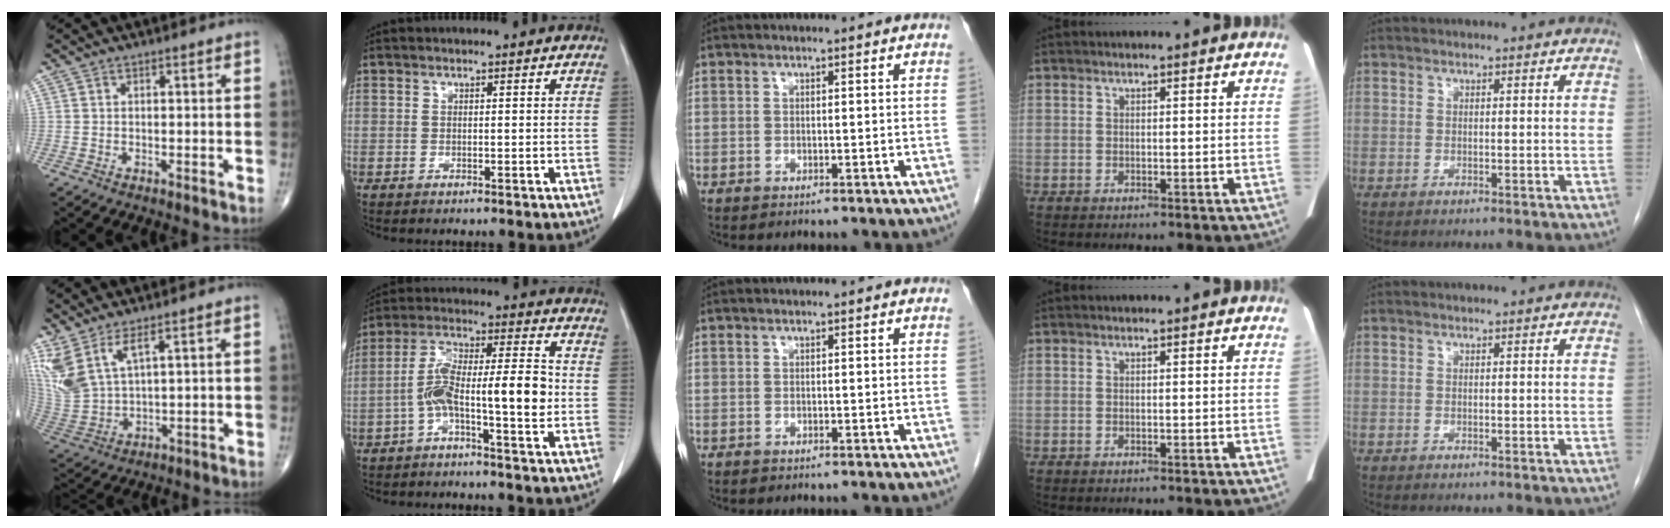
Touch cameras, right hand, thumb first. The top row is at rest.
{"thumb": {"total": 10.9, "force": [6.1, 4.1, 8.0], "torque": [-0.198, -0.028, 0.142]}, "index": {"total": 10.6, "force": [-2.5, 1.7, 10.2], "torque": [-0.183, 0.031, -0.042]}}